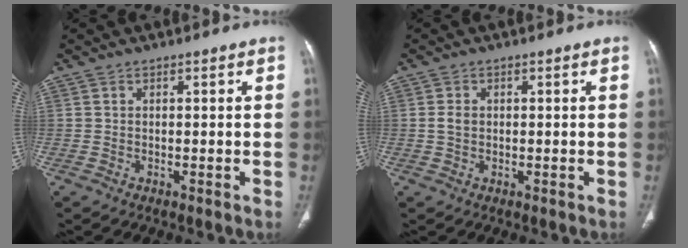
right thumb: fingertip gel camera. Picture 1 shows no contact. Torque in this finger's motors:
{"motor_torque": [0.38, 0.64, 0.47, -0.30, 0.05]}